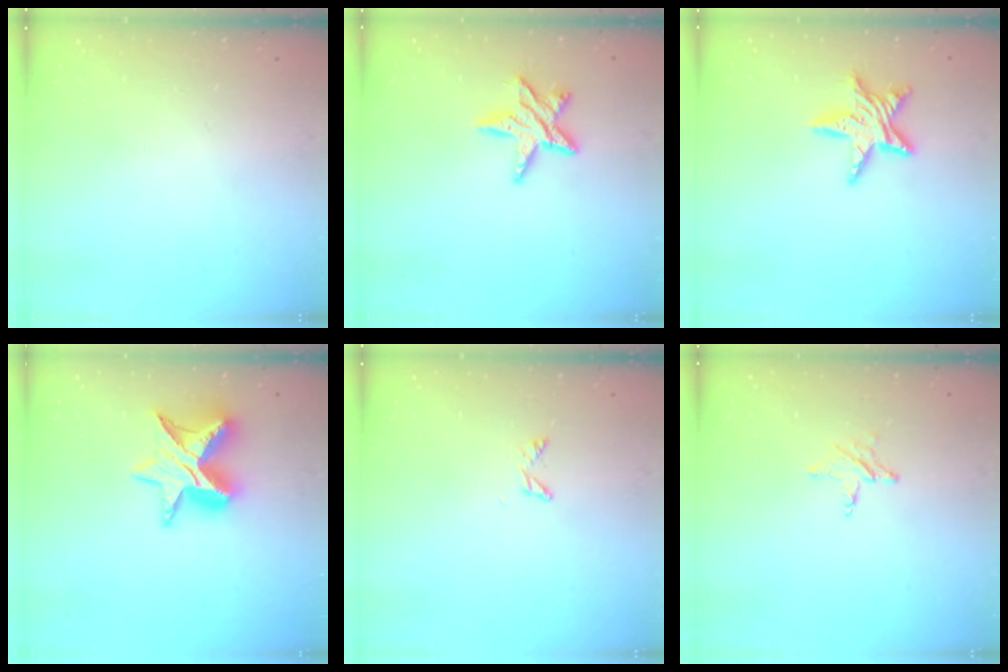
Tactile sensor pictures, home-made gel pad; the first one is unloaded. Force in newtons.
{"total": 9.3, "press": 9.2, "slide": 0.7}
{"total": 10.5, "press": 10.5, "slide": 0.8}
{"total": 13.4, "press": 13.4, "slide": 0.9}
{"total": 3.4, "press": 3.3, "slide": 0.5}
{"total": 3.6, "press": 3.6, "slide": 0.4}